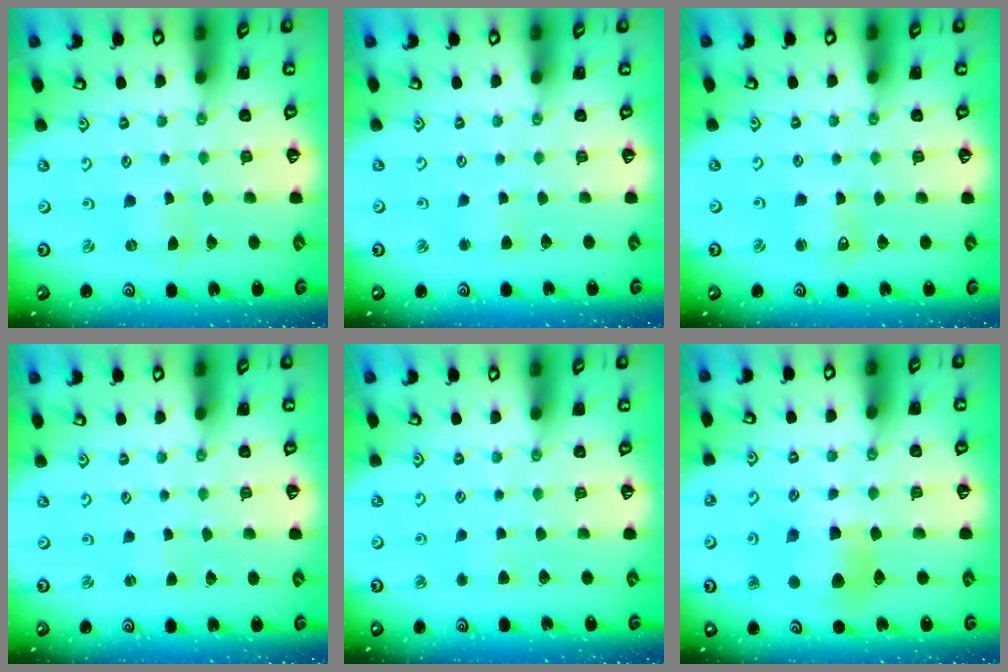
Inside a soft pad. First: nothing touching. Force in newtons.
{"total": 2.9, "press": 2.9, "slide": 0.3}
{"total": 3.6, "press": 3.6, "slide": 0.4}
{"total": 0.7, "press": 0.7, "slide": 0.1}
{"total": 2.9, "press": 2.9, "slide": 0.4}
{"total": 9.6, "press": 9.6, "slide": 0.8}